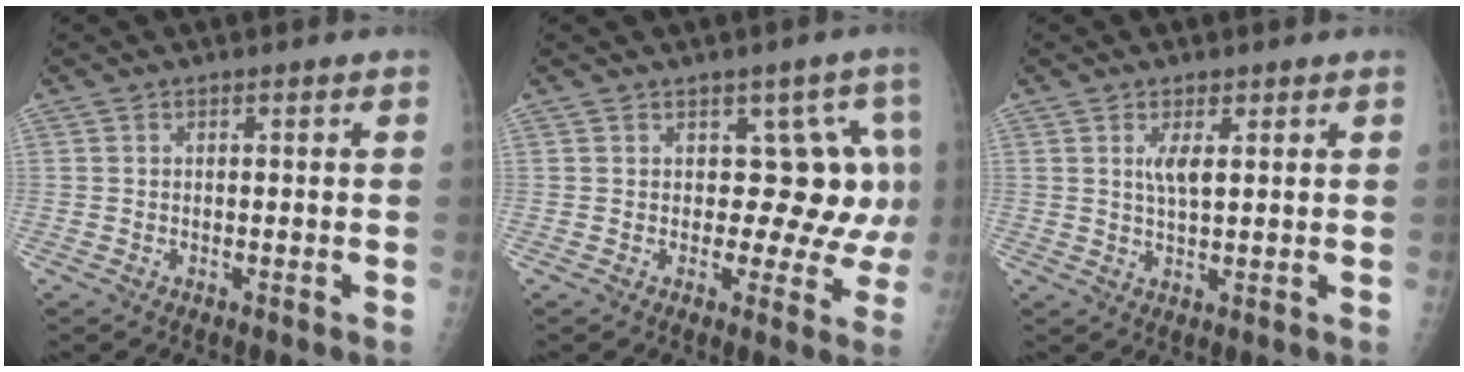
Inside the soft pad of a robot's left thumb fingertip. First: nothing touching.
{"total": 8.5, "force": [2.0, 5.4, 6.3], "torque": [-0.013, -0.006, 0.018]}
{"total": 3.5, "force": [1.4, 1.4, 2.9], "torque": [-0.047, -0.009, 0.026]}